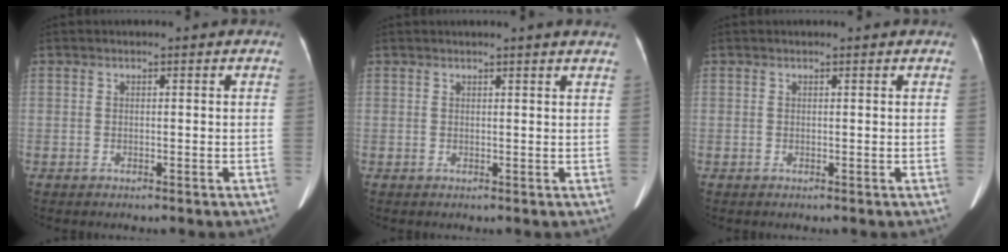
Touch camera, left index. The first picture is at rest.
{"total": 4.1, "force": [3.6, -0.5, 1.8], "torque": [-0.025, 0.007, 0.030]}
{"total": 0.9, "force": [0.8, 0.0, 0.2], "torque": [-0.011, 0.007, 0.007]}